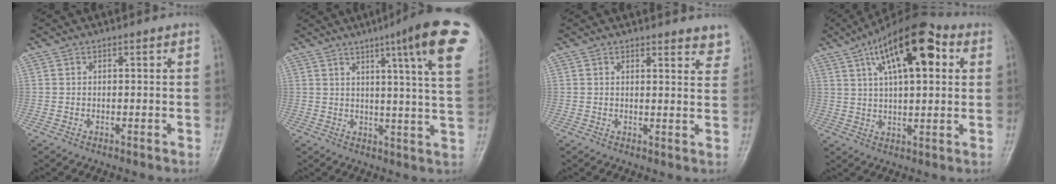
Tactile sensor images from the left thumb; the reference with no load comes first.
{"total": 17.0, "force": [8.4, 1.2, 14.8], "torque": [-0.183, -0.031, 0.094]}
{"total": 3.6, "force": [3.2, 1.0, 1.3], "torque": [0.002, -0.017, 0.032]}
{"total": 17.1, "force": [6.6, 7.1, 14.1], "torque": [-0.202, 0.007, 0.099]}